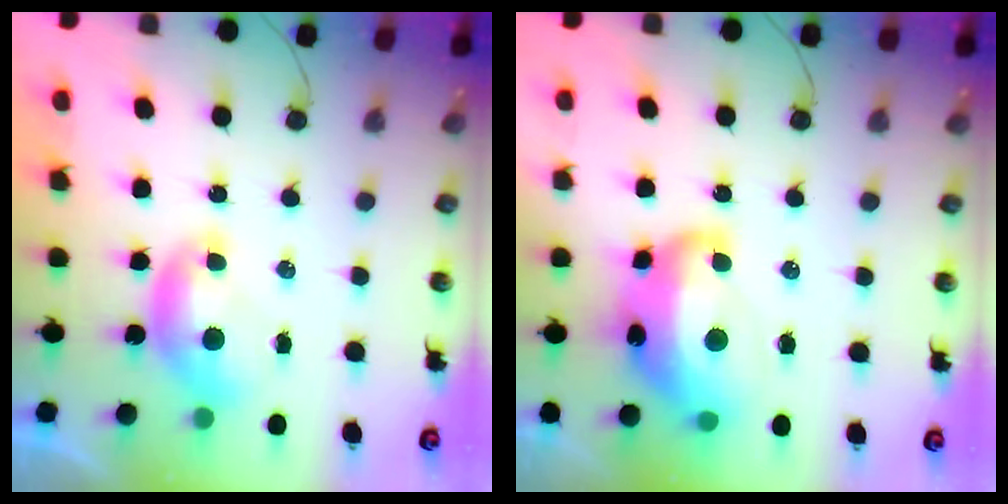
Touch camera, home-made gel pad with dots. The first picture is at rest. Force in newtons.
{"total": 10.7, "press": 10.7, "slide": 1.3}